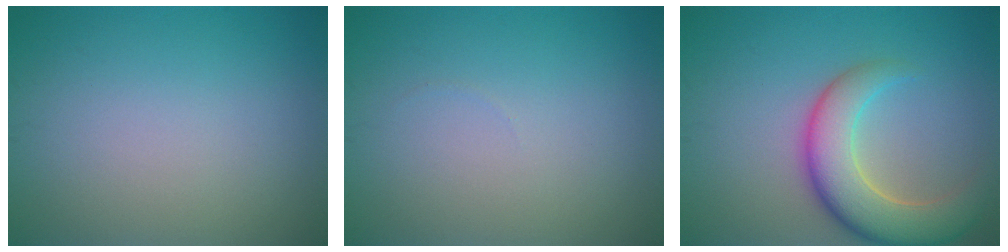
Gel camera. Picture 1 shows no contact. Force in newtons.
{"total": 0.0}
{"total": 7.0, "press": 7.0, "slide": 0.5}